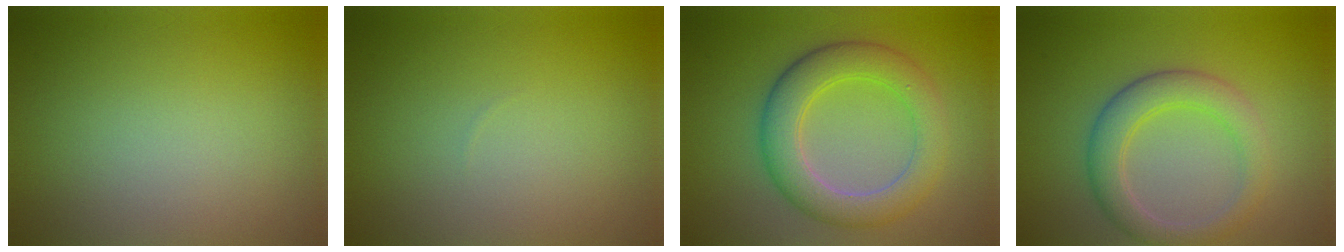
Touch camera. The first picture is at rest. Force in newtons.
{"total": 0.0}
{"total": 5.7, "press": 5.7, "slide": 0.1}
{"total": 4.1, "press": 4.1, "slide": 0.4}